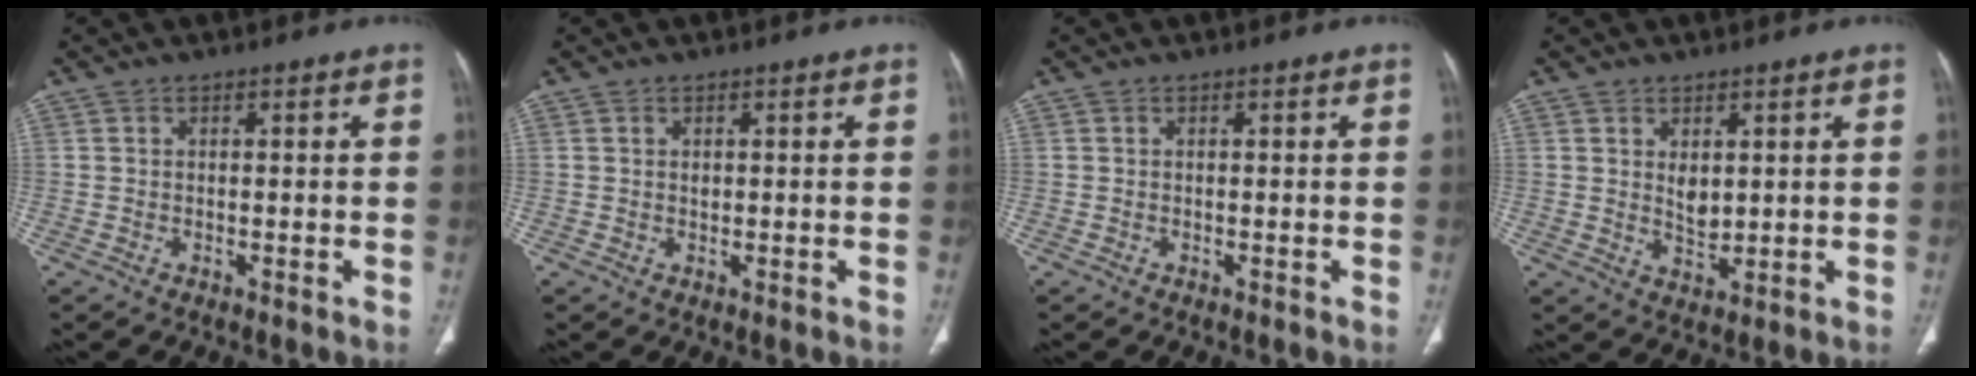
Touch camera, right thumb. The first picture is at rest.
{"total": 1.2, "force": [0.4, 0.8, 0.8], "torque": [-0.011, -0.002, 0.010]}
{"total": 0.0}
{"total": 3.8, "force": [1.2, 2.1, 2.9], "torque": [-0.042, -0.016, 0.028]}